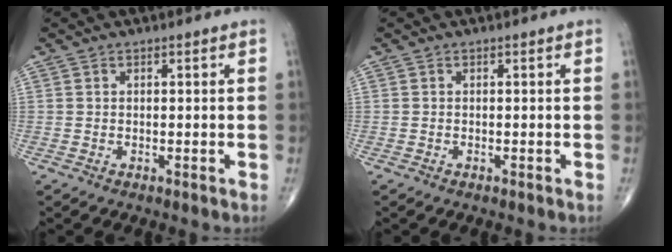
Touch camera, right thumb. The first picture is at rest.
{"total": 0.0}